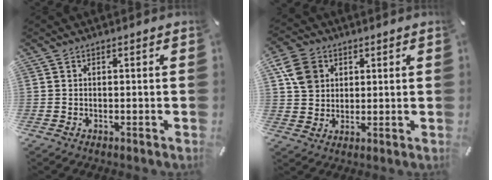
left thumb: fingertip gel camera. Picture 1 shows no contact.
{"total": 8.6, "force": [2.9, 7.2, 3.7], "torque": [-0.085, 0.008, 0.056]}